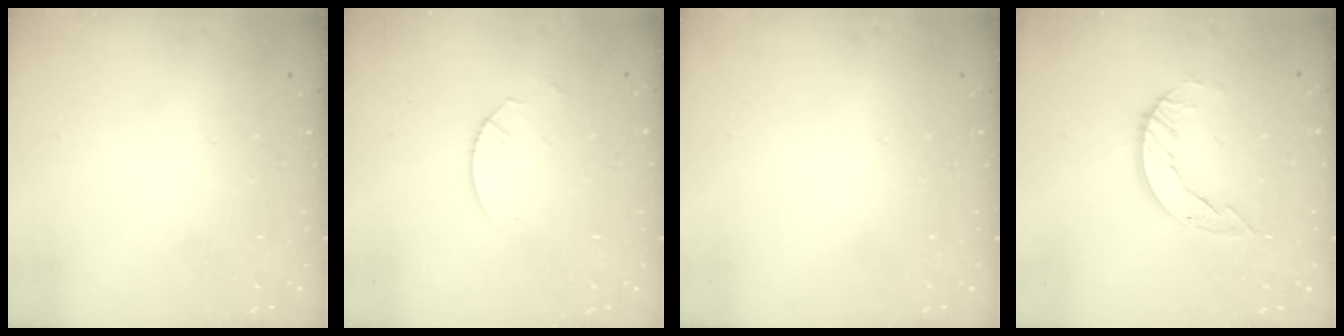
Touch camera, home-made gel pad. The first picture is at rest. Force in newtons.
{"total": 1.8, "press": 1.8, "slide": 0.2}
{"total": 0.0}
{"total": 5.2, "press": 5.2, "slide": 0.5}